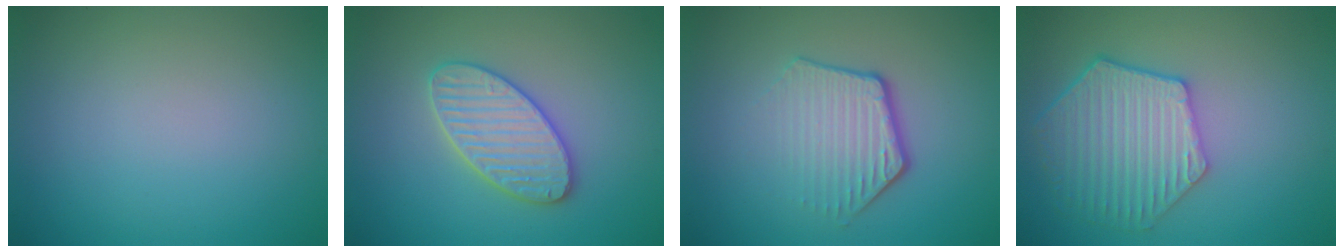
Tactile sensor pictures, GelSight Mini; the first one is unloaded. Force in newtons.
{"total": 3.9, "press": 3.9, "slide": 0.5}
{"total": 4.0, "press": 3.0, "slide": 2.7}
{"total": 5.7, "press": 5.1, "slide": 2.6}